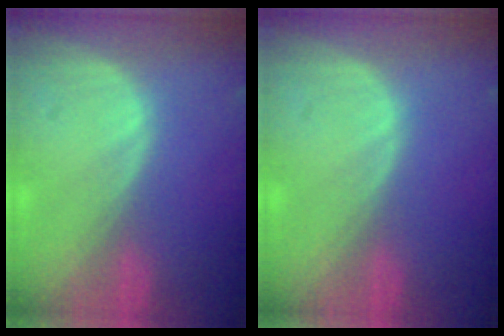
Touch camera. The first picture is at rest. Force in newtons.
{"total": 0.0}